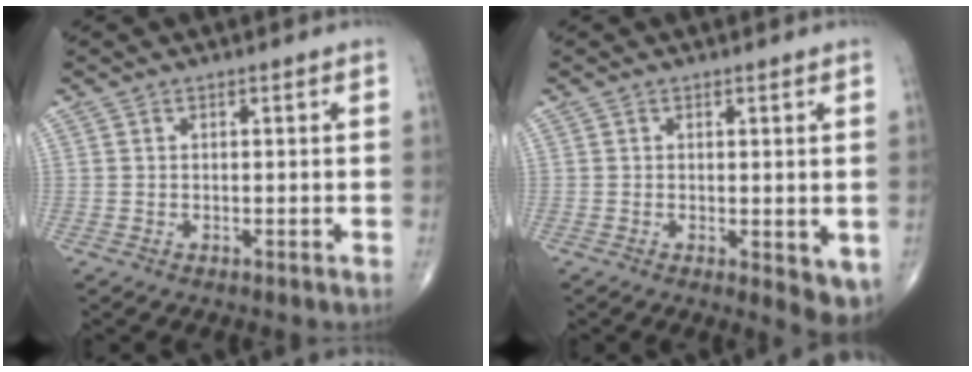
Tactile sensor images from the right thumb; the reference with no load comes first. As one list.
[{"total": 5.1, "force": [-0.7, 2.1, 4.6], "torque": [-0.051, -0.013, -0.008]}]